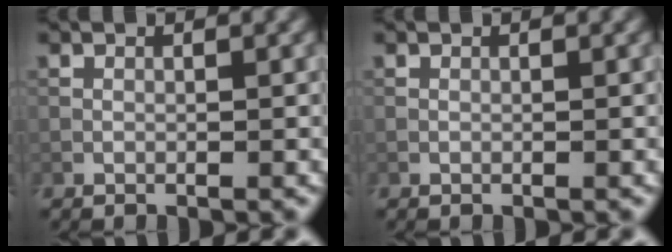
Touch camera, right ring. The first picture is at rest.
{"total": 0.0}